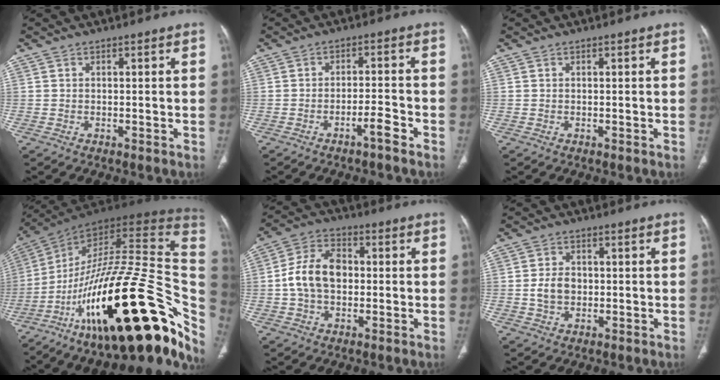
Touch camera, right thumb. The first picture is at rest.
{"total": 3.8, "force": [-2.7, 0.5, 2.6], "torque": [-0.048, 0.024, -0.043]}
{"total": 0.0}
{"total": 42.0, "force": [-15.1, 15.7, 35.9], "torque": [-0.432, 0.074, -0.232]}
{"total": 10.5, "force": [-0.3, 7.3, 7.6], "torque": [-0.134, 0.026, -0.012]}
{"total": 4.8, "force": [-0.3, 3.7, 3.0], "torque": [-0.049, 0.009, -0.005]}